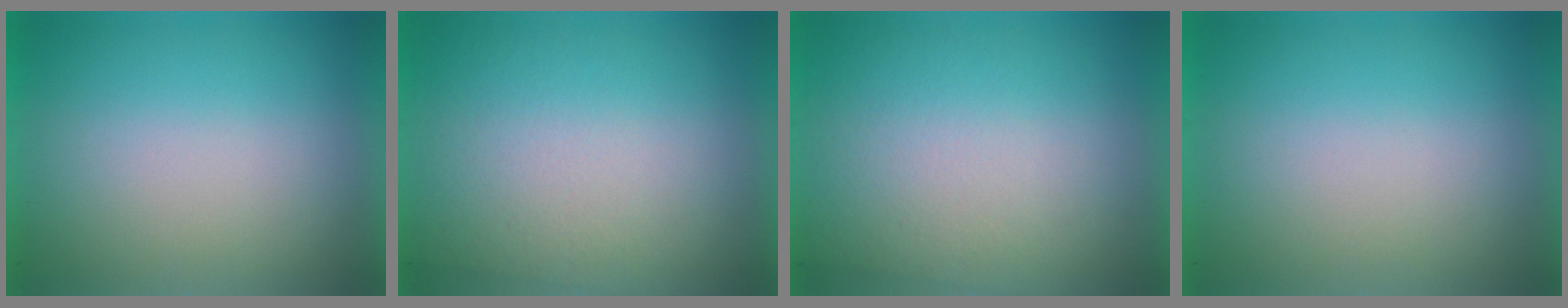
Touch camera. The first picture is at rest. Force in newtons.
{"total": 3.0}
{"total": 3.1}
{"total": 0.0}